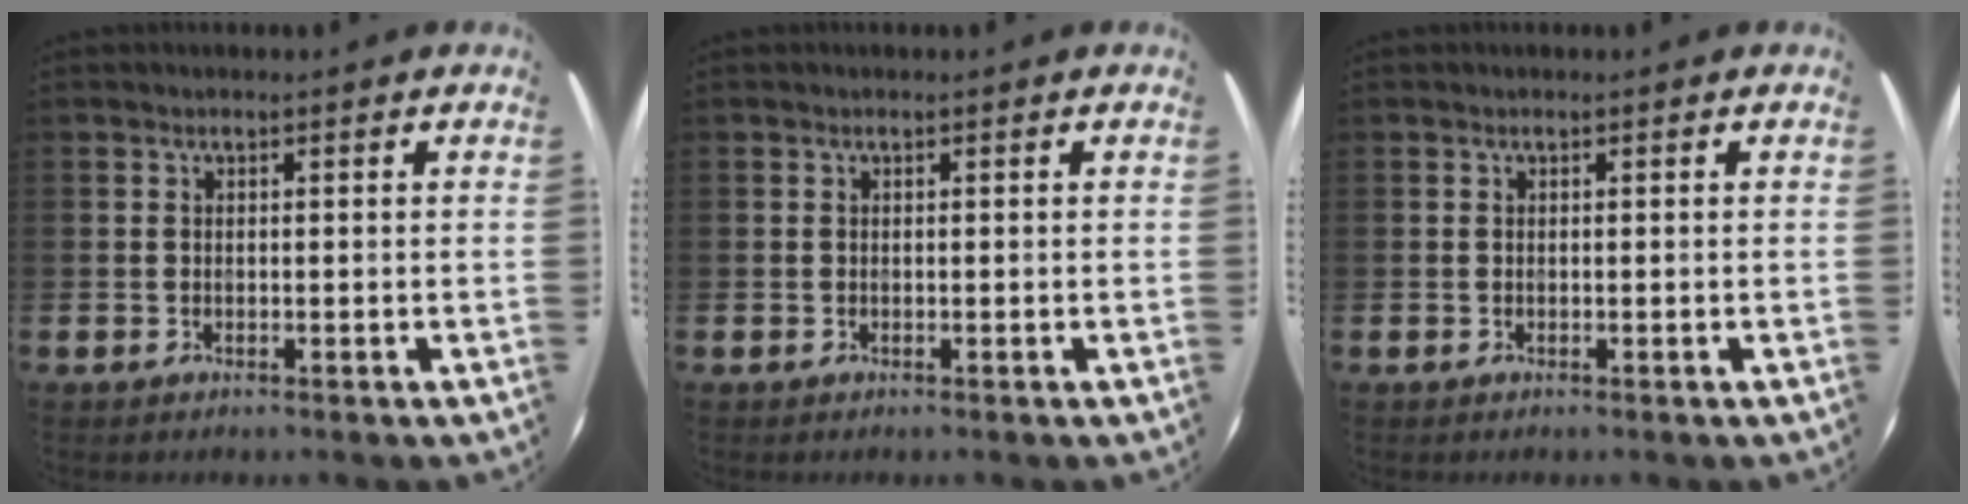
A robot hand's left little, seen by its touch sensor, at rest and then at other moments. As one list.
[{"total": 0.0}, {"total": 0.0}]